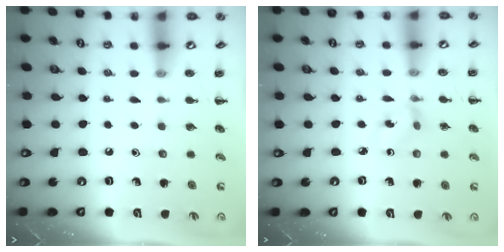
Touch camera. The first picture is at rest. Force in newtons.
{"total": 1.4, "press": 1.3, "slide": 0.6}